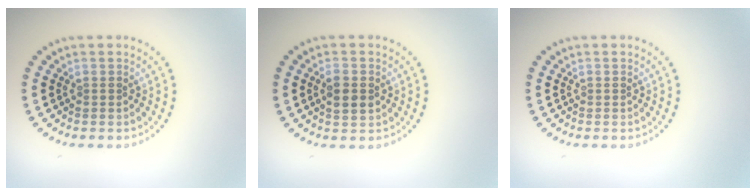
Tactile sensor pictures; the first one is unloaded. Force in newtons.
{"total": 2.1, "press": 2.1, "slide": 0.2}
{"total": 0.0}